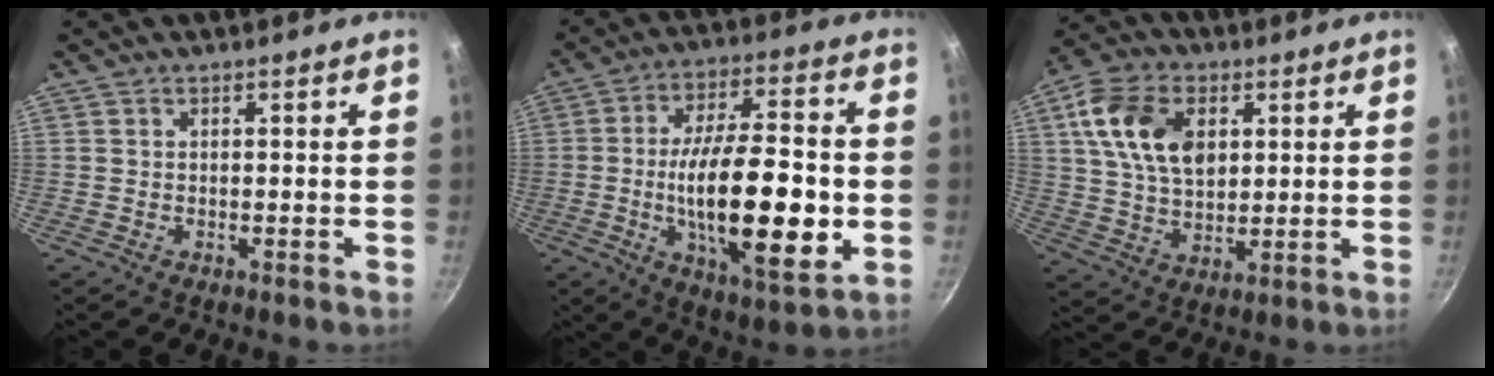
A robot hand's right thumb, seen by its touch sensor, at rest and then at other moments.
{"total": 22.3, "force": [-3.3, 8.1, 20.5], "torque": [-0.325, 0.007, -0.052]}
{"total": 14.0, "force": [3.9, 9.2, 9.8], "torque": [-0.166, -0.004, 0.071]}